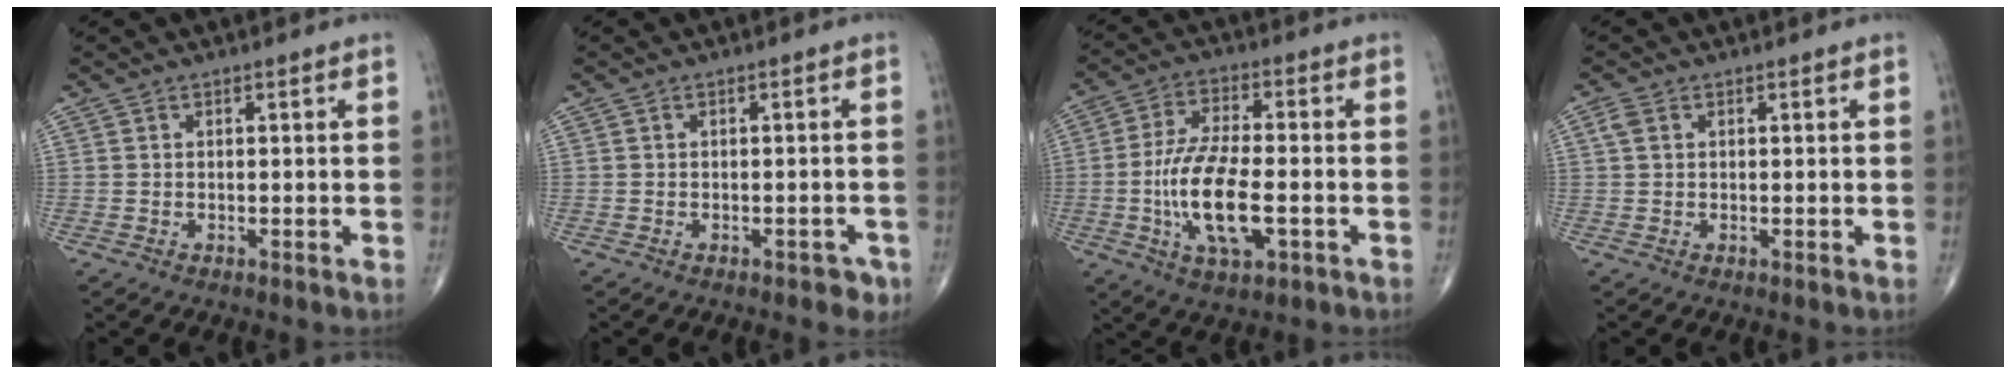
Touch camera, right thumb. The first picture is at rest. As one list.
[{"total": 2.8, "force": [-1.7, 1.6, 1.4], "torque": [-0.007, 0.010, -0.019]}, {"total": 13.9, "force": [-3.1, 5.5, 12.4], "torque": [-0.241, 0.008, -0.055]}, {"total": 1.9, "force": [0.7, 1.3, 1.3], "torque": [-0.032, 0.009, 0.016]}]